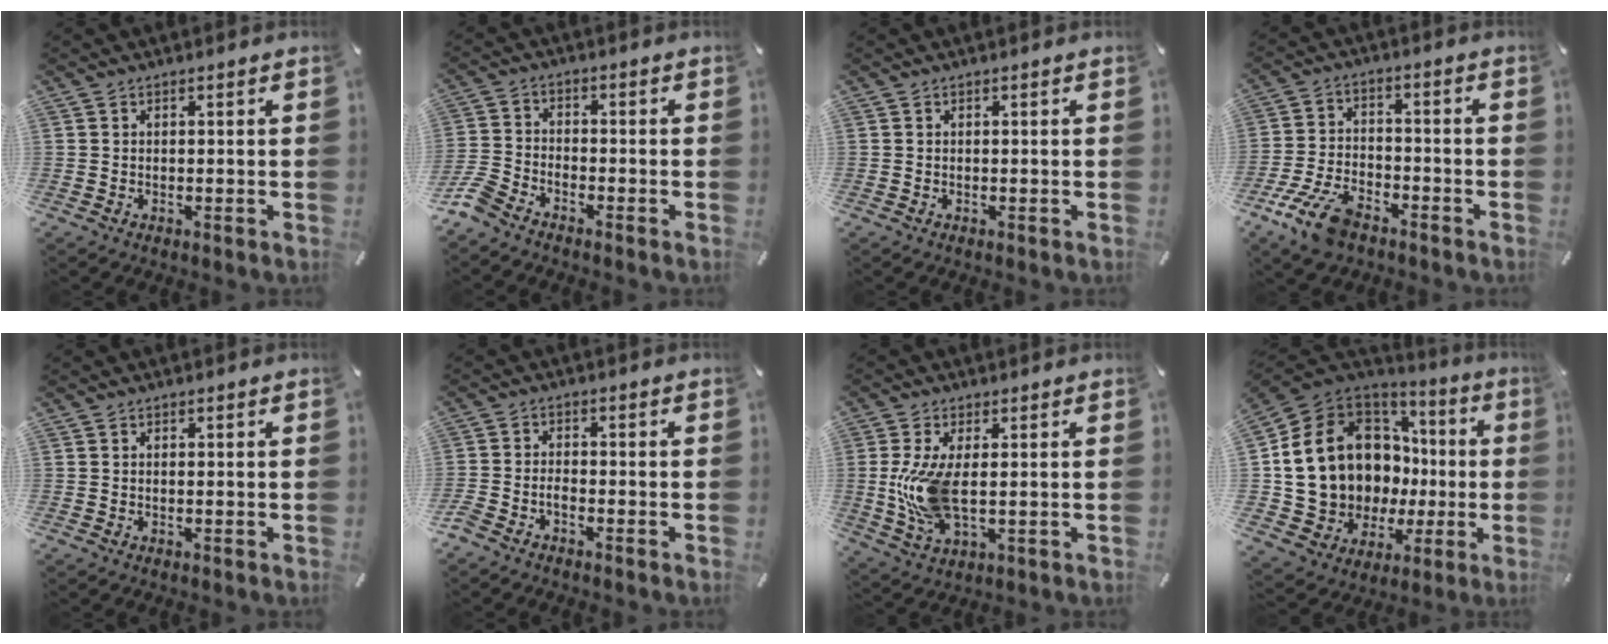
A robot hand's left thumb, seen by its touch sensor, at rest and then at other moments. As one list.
[{"total": 6.1, "force": [-5.1, 2.2, 2.4], "torque": [-0.073, 0.007, -0.104]}, {"total": 0.0}, {"total": 10.8, "force": [-7.0, 5.3, 6.3], "torque": [-0.129, 0.033, -0.129]}, {"total": 0.0}, {"total": 2.7, "force": [-2.3, 1.0, 1.0], "torque": [-0.031, 0.003, -0.046]}, {"total": 11.0, "force": [0.7, 5.2, 9.6], "torque": [-0.224, -0.019, 0.012]}, {"total": 17.5, "force": [2.5, 14.8, 8.9], "torque": [-0.188, -0.046, 0.081]}]